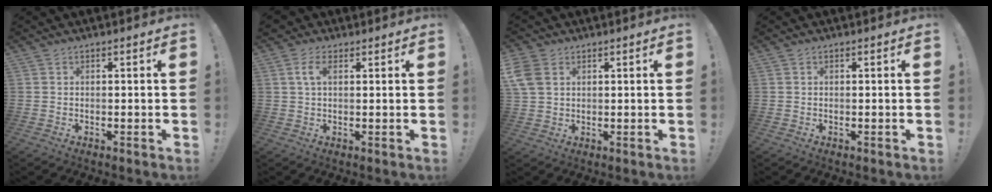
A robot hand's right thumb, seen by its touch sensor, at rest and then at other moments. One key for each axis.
{"total": 5.1, "fx": 1.9, "fy": 2.7, "fz": 3.8, "tx": -0.075, "ty": 0.002, "tz": 0.032}
{"total": 7.4, "fx": 2.7, "fy": 5.4, "fz": 4.3, "tx": -0.089, "ty": -0.006, "tz": 0.054}
{"total": 0.0}